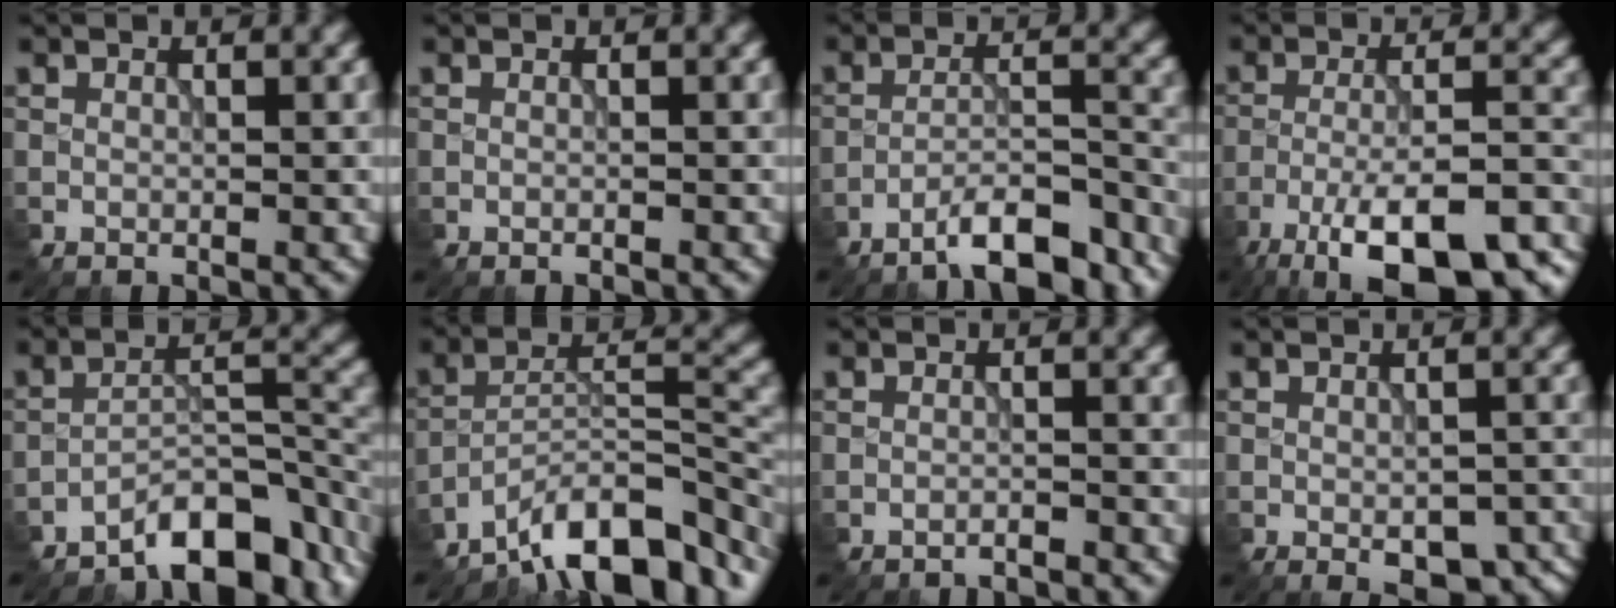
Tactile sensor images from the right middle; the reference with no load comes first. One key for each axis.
{"total": 0.0}
{"total": 7.7, "fx": -6.4, "fy": 1.7, "fz": 3.9, "tx": -0.058, "ty": 0.012, "tz": -0.102}
{"total": 13.3, "fx": -9.4, "fy": 3.9, "fz": 8.6, "tx": -0.153, "ty": -0.014, "tz": -0.145}
{"total": 8.0, "fx": -6.0, "fy": 2.7, "fz": 4.6, "tx": -0.057, "ty": 0.004, "tz": -0.101}
{"total": 10.6, "fx": -8.0, "fy": 3.2, "fz": 6.1, "tx": -0.092, "ty": 0.010, "tz": -0.152}
{"total": 1.6, "fx": -1.6, "fy": 0.1, "fz": 0.1, "tx": 0.006, "ty": 0.000, "tz": -0.030}
{"total": 5.6, "fx": -2.9, "fy": 2.8, "fz": 3.8, "tx": -0.049, "ty": -0.018, "tz": -0.026}